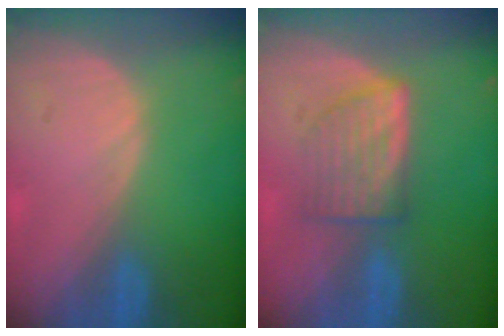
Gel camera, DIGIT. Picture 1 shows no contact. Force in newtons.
{"total": 5.6, "press": 5.6, "slide": 0.8}